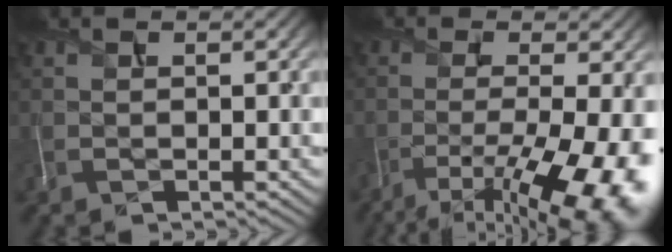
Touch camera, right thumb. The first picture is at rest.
{"total": 13.9, "force": [-7.3, 4.5, 11.0], "torque": [-0.174, -0.033, -0.096]}